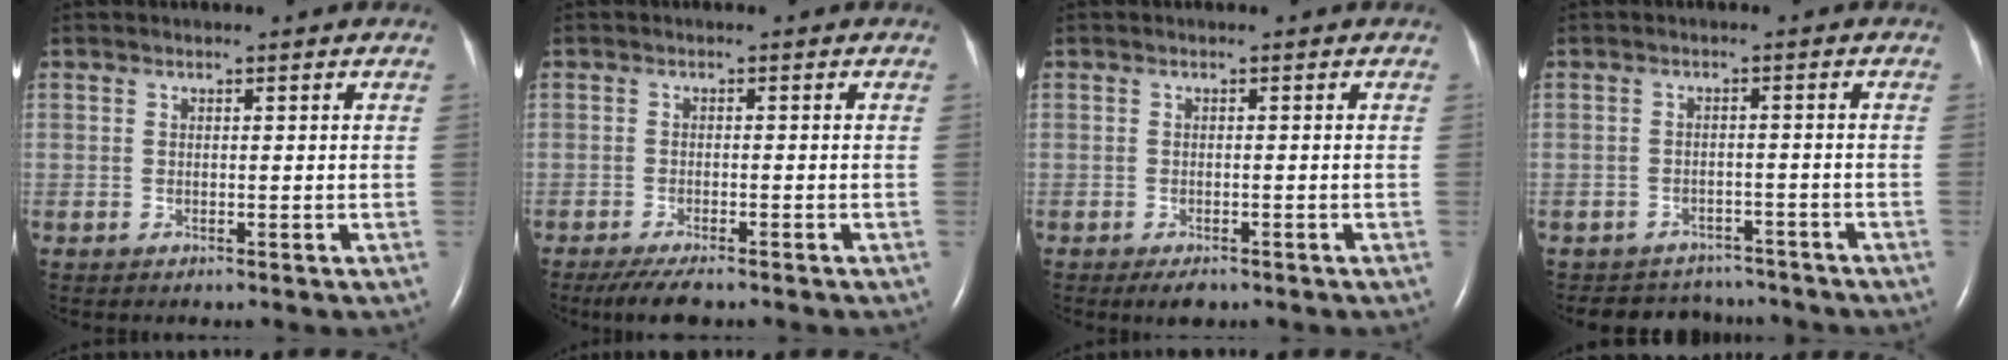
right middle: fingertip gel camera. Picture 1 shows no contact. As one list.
[{"total": 5.0, "force": [-3.9, 1.0, 3.0], "torque": [-0.053, -0.012, -0.062]}, {"total": 2.2, "force": [-1.5, 0.9, 1.4], "torque": [-0.024, -0.003, -0.018]}, {"total": 6.6, "force": [-6.1, 2.7, -0.2], "torque": [0.004, 0.016, -0.076]}]